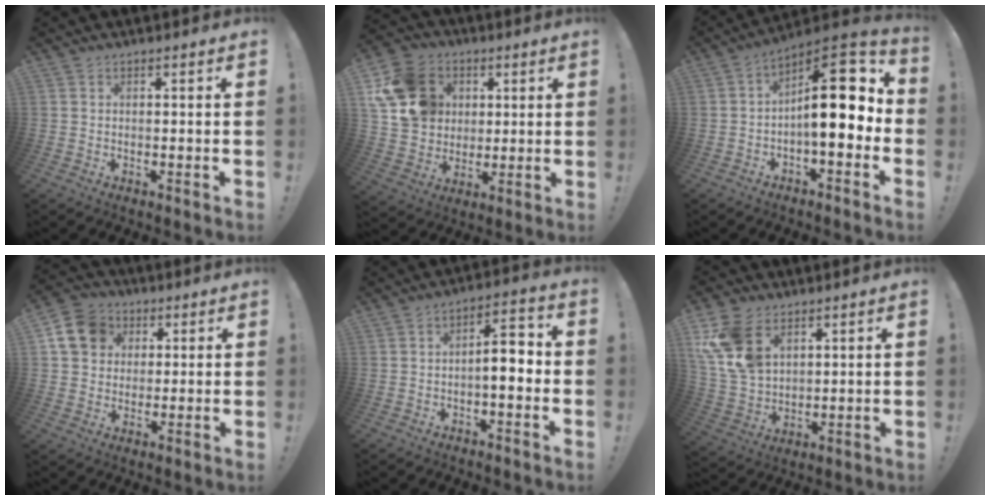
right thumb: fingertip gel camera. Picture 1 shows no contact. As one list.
[{"total": 17.1, "force": [5.1, 14.4, 7.6], "torque": [-0.115, -0.007, 0.116]}, {"total": 17.3, "force": [1.1, 6.6, 16.0], "torque": [-0.230, -0.007, 0.020]}, {"total": 12.1, "force": [3.8, 10.4, 5.1], "torque": [-0.076, 0.001, 0.080]}, {"total": 8.2, "force": [-1.8, 3.2, 7.3], "torque": [-0.108, 0.014, -0.031]}, {"total": 14.8, "force": [7.2, 9.7, 8.4], "torque": [-0.175, -0.029, 0.143]}]